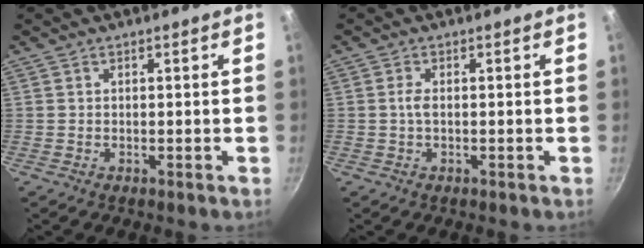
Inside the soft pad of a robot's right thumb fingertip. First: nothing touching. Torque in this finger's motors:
{"motor_torque": [0.89, 0.06, 0.48, 0.17, 0.14]}